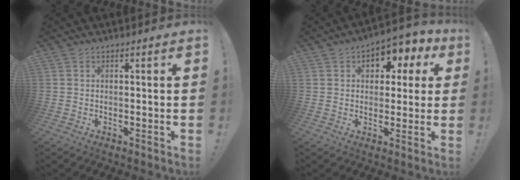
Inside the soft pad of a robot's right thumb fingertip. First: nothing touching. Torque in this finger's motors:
{"motor_torque": [0.70, 2.06, 0.20, -0.06, 0.00]}